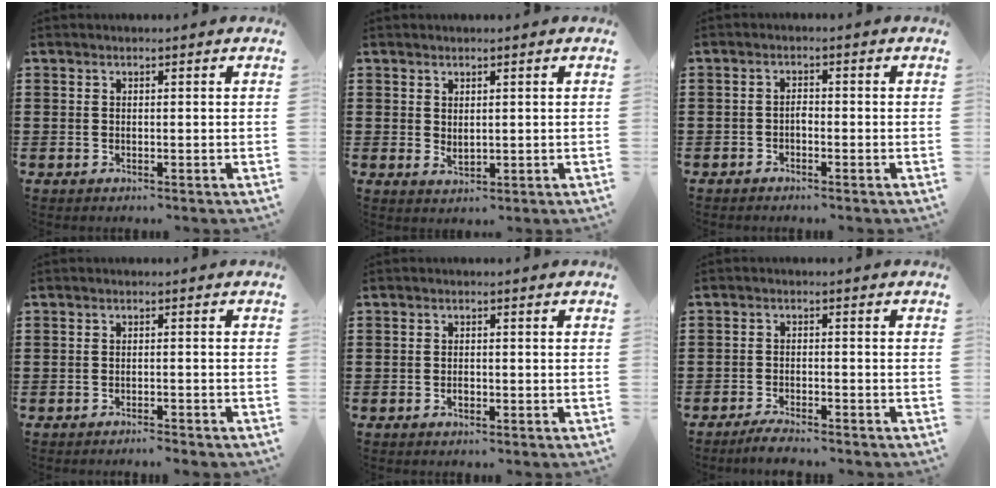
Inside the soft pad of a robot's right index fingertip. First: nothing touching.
{"total": 1.3, "force": [0.9, 0.6, 0.7], "torque": [-0.015, 0.002, 0.017]}
{"total": 1.3, "force": [-0.8, 0.6, 0.9], "torque": [-0.019, 0.000, -0.016]}
{"total": 1.3, "force": [-1.3, 0.0, 0.4], "torque": [-0.008, 0.002, -0.025]}
{"total": 1.1, "force": [-0.5, 0.6, 0.8], "torque": [-0.017, -0.002, -0.008]}
{"total": 2.3, "force": [-2.3, -0.1, 0.4], "torque": [-0.010, 0.001, -0.044]}